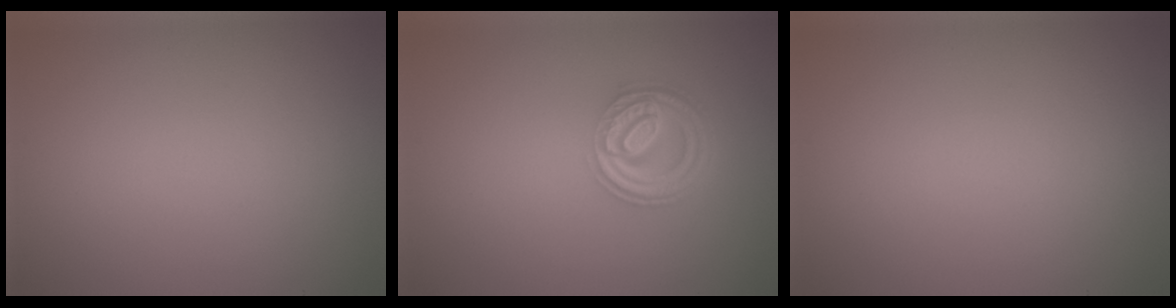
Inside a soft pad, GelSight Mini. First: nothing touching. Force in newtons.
{"total": 4.5, "press": 3.3, "slide": 3.0}
{"total": 0.0}